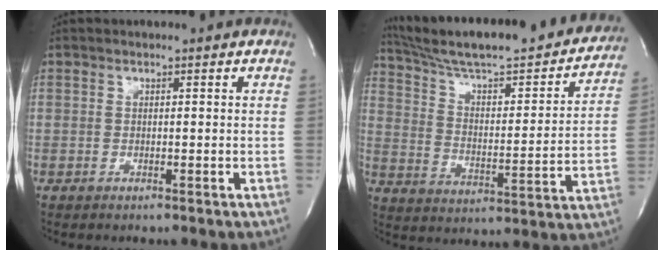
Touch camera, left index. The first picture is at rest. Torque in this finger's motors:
{"motor_torque": [0.00, -0.01, 0.09, 0.09]}